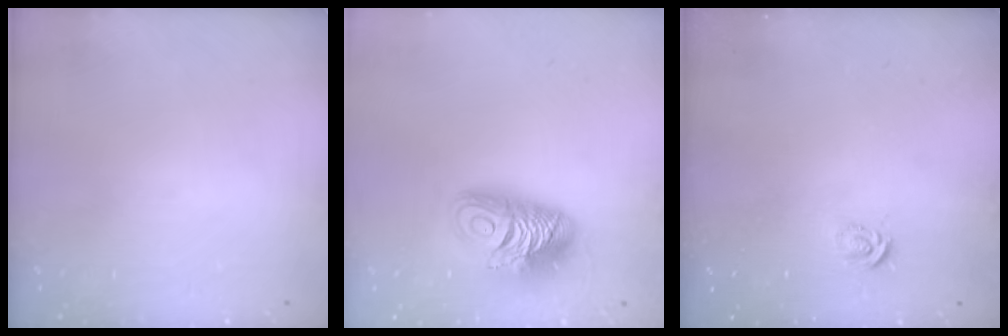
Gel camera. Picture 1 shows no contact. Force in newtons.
{"total": 13.1, "press": 13.0, "slide": 1.4}
{"total": 3.1, "press": 3.1, "slide": 0.2}